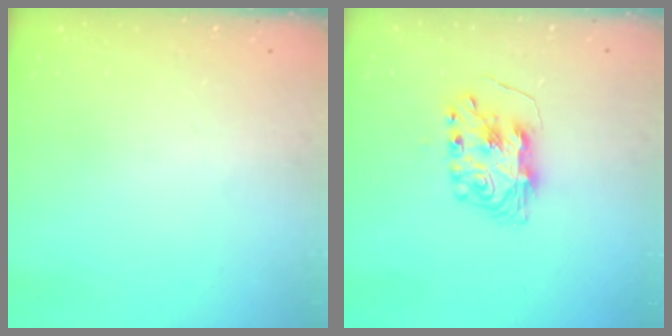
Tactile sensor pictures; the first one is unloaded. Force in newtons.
{"total": 7.8, "press": 7.8, "slide": 0.2}